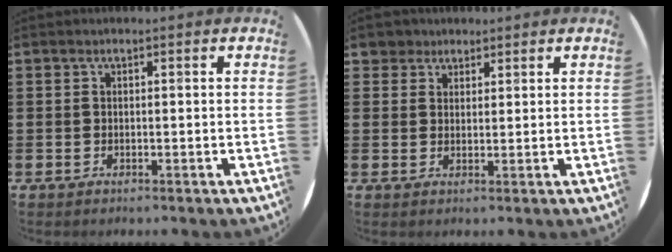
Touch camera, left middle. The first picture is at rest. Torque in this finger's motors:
{"motor_torque": [-0.21, -0.16, -0.02, -0.01]}